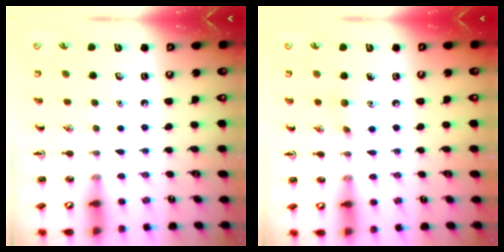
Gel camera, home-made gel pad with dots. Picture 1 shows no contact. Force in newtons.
{"total": 5.6, "press": 5.4, "slide": 1.8}